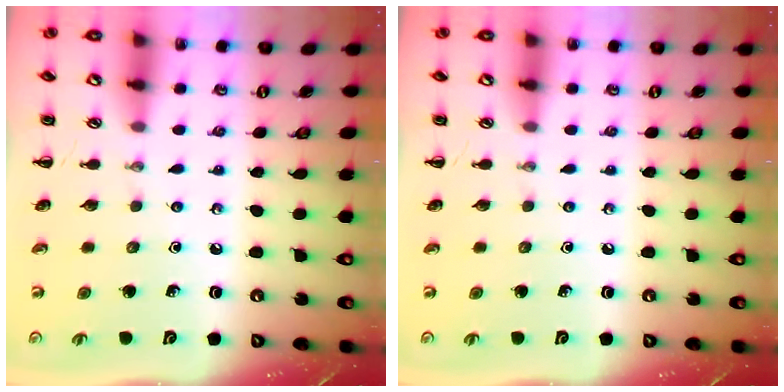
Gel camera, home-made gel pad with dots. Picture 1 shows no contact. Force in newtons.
{"total": 0.0}